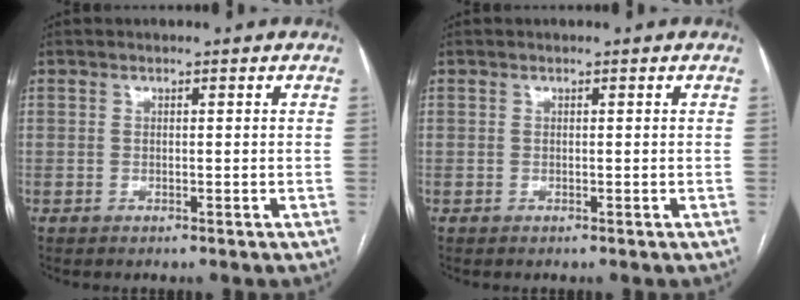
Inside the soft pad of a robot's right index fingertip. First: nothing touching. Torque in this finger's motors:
{"motor_torque": [-0.01, 0.01, 0.00, 0.01]}